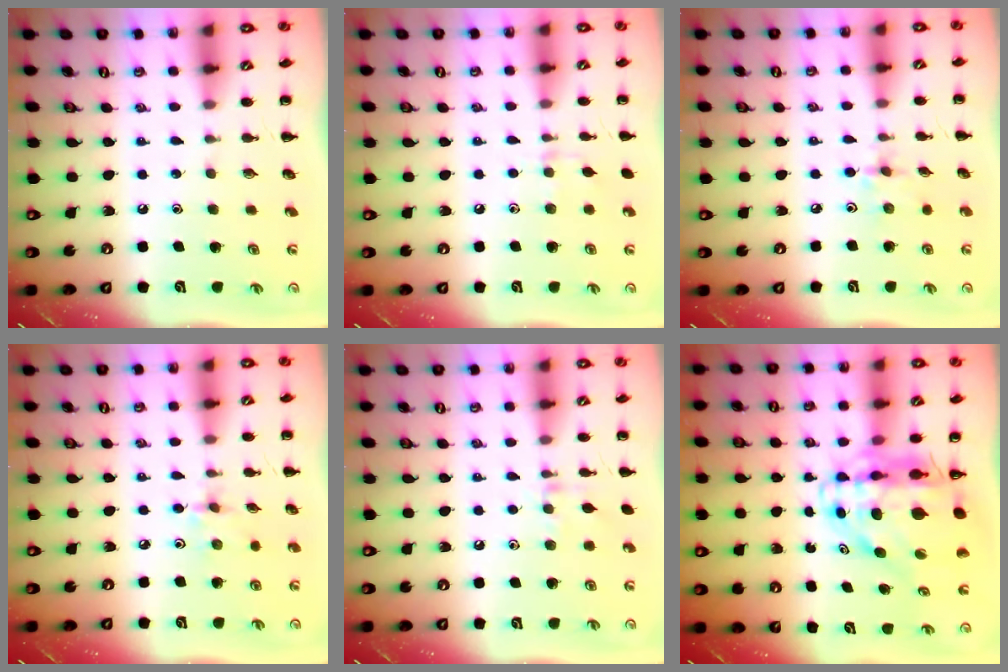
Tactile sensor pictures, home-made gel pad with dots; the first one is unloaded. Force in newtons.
{"total": 5.4, "press": 5.1, "slide": 1.7}
{"total": 2.4, "press": 2.4, "slide": 0.5}
{"total": 2.7, "press": 2.5, "slide": 0.8}
{"total": 6.7, "press": 6.5, "slide": 1.5}
{"total": 10.7, "press": 10.2, "slide": 3.4}